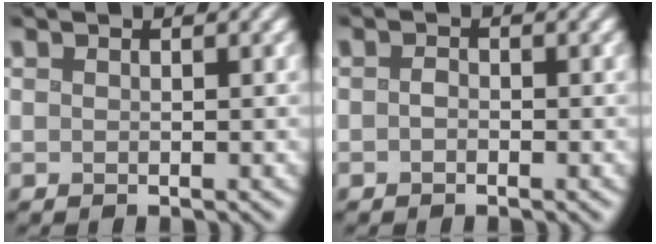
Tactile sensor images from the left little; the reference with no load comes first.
{"total": 0.7, "force": [-0.5, 0.5, 0.4], "torque": [-0.008, 0.000, -0.012]}